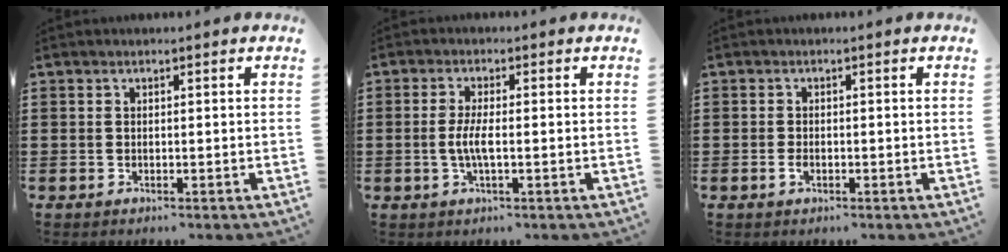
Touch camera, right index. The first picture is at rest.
{"total": 3.9, "force": [-0.8, 0.7, 3.7], "torque": [-0.089, -0.010, -0.022]}
{"total": 1.3, "force": [-0.5, 0.7, 1.0], "torque": [-0.027, -0.003, -0.012]}